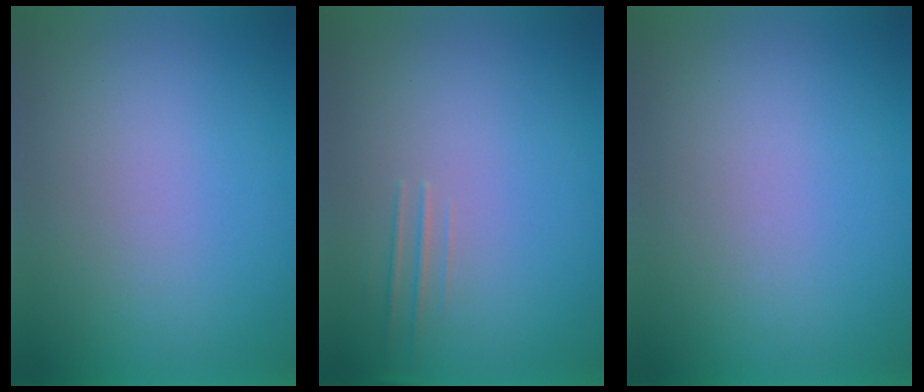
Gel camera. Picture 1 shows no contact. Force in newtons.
{"total": 1.1}
{"total": 0.0}